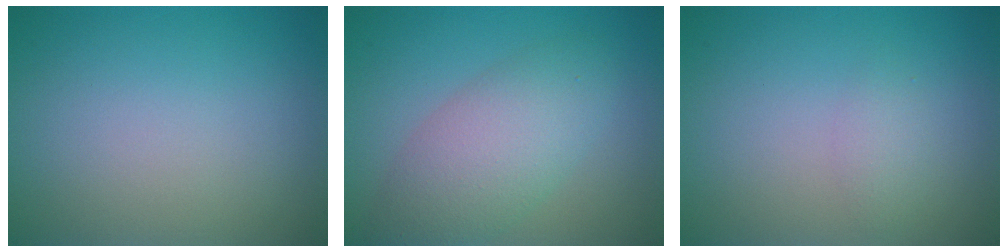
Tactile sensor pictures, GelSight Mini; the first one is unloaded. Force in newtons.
{"total": 5.4, "press": 5.3, "slide": 0.2}
{"total": 1.3, "press": 1.3, "slide": 0.0}